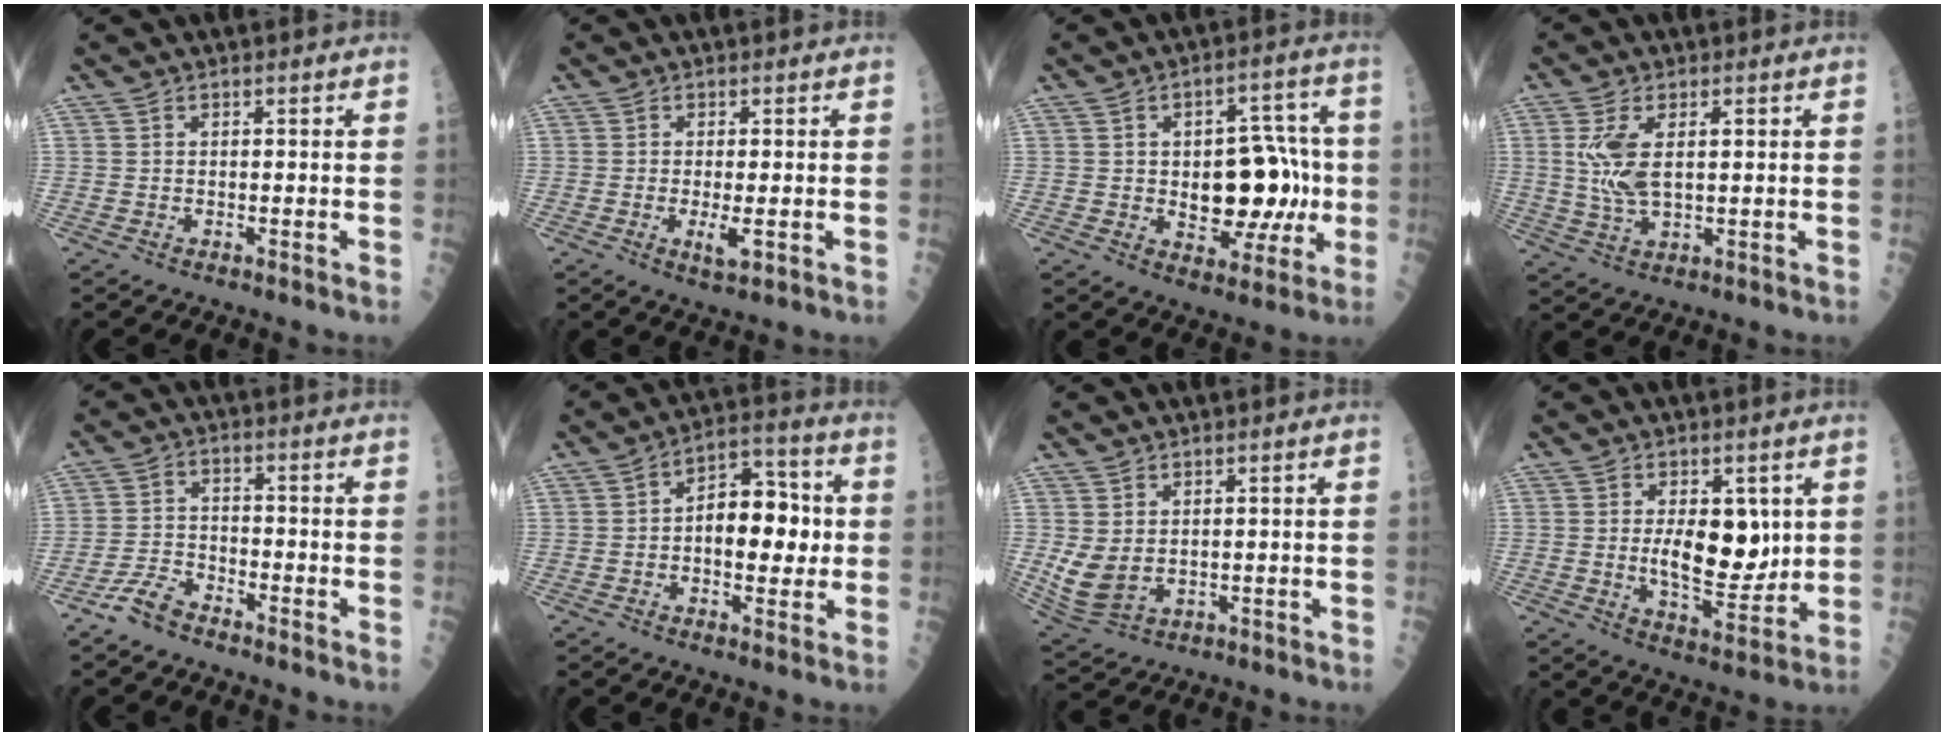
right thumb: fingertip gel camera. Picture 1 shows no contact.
{"total": 3.3, "force": [-0.7, 0.9, 3.1], "torque": [-0.057, -0.007, -0.011]}
{"total": 14.2, "force": [-0.8, 8.5, 11.4], "torque": [-0.104, 0.028, 0.000]}
{"total": 7.8, "force": [1.4, 3.5, 6.8], "torque": [-0.146, -0.002, 0.035]}
{"total": 5.2, "force": [-4.2, 1.8, 2.5], "torque": [-0.051, 0.022, -0.085]}
{"total": 12.2, "force": [0.0, 6.9, 10.0], "torque": [-0.109, 0.027, -0.005]}
{"total": 6.2, "force": [0.7, 4.3, 4.4], "torque": [-0.087, -0.007, 0.034]}
{"total": 10.2, "force": [1.5, 5.2, 8.7], "torque": [-0.105, -0.022, 0.037]}